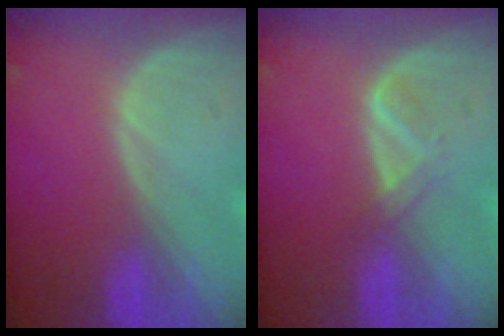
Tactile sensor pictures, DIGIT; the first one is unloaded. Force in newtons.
{"total": 2.1, "press": 2.1, "slide": 0.2}